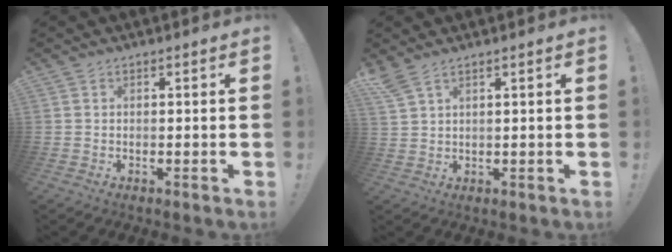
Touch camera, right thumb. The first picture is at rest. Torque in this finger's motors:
{"motor_torque": [0.18, 1.17, 0.48, 0.63, 0.00]}